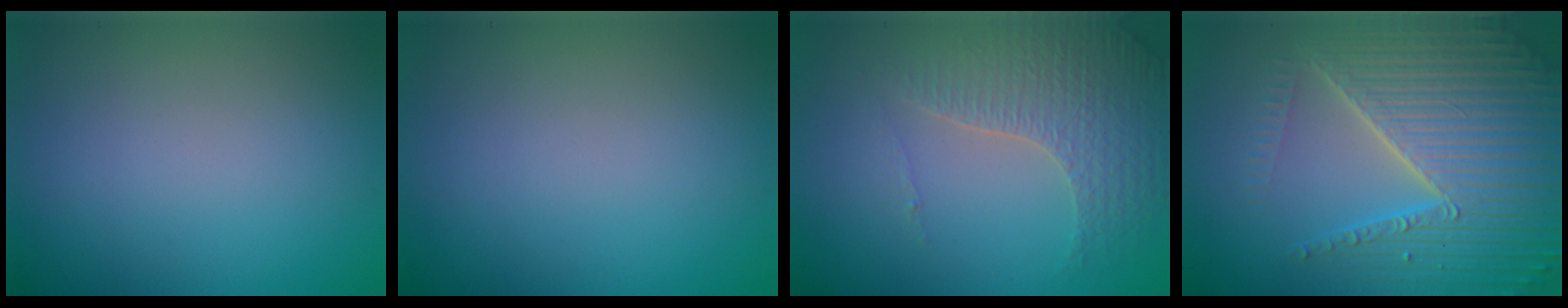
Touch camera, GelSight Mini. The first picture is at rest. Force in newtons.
{"total": 0.0}
{"total": 4.4, "press": 3.3, "slide": 2.9}
{"total": 7.0, "press": 6.8, "slide": 1.7}